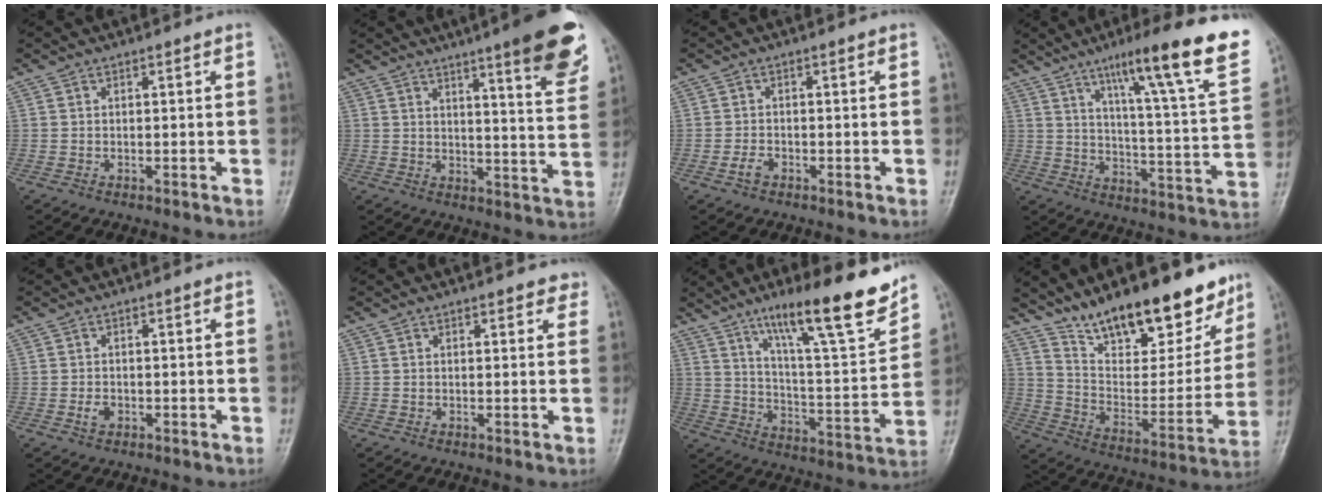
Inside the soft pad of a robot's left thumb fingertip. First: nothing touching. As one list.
[{"total": 14.1, "force": [8.7, 1.9, 11.0], "torque": [-0.127, -0.049, 0.113]}, {"total": 1.8, "force": [-1.0, 1.1, 1.0], "torque": [-0.023, 0.006, -0.020]}, {"total": 23.0, "force": [13.4, 2.5, 18.6], "torque": [-0.249, -0.046, 0.192]}, {"total": 1.6, "force": [-0.5, 1.1, 1.0], "torque": [-0.017, 0.003, -0.008]}, {"total": 2.6, "force": [2.1, 1.1, 1.1], "torque": [0.012, -0.004, 0.018]}, {"total": 19.5, "force": [13.5, 3.1, 13.7], "torque": [-0.187, -0.074, 0.219]}, {"total": 22.5, "force": [16.7, 8.6, 12.3], "torque": [-0.142, -0.086, 0.273]}]